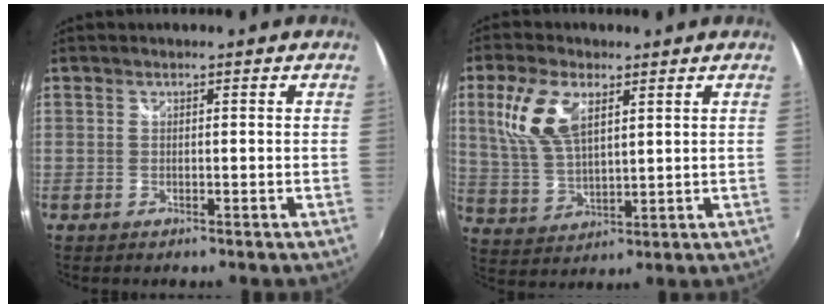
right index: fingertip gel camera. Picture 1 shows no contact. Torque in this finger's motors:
{"motor_torque": [0.30, 0.27, 0.28, 0.16]}